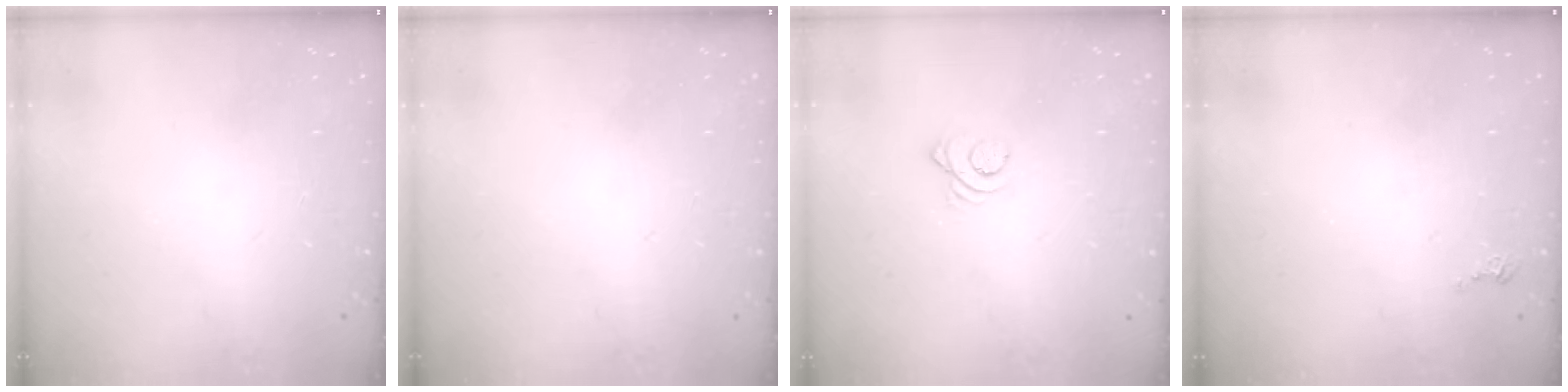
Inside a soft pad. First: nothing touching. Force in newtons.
{"total": 0.0}
{"total": 2.6, "press": 2.6, "slide": 0.3}
{"total": 2.3, "press": 2.3, "slide": 0.3}